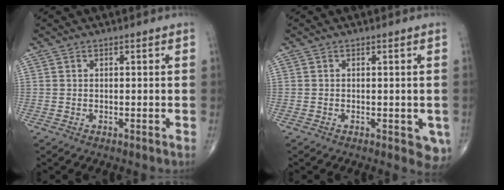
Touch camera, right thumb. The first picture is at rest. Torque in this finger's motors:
{"motor_torque": [1.99, 3.02, 0.26, 0.48, 0.16]}